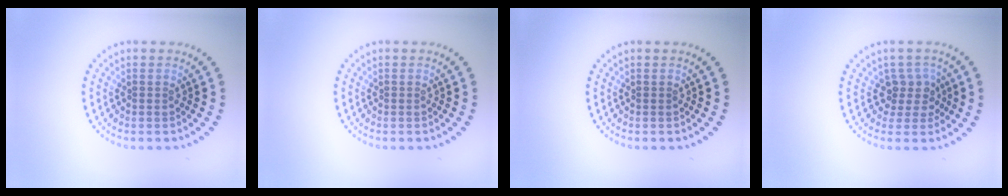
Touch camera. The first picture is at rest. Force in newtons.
{"total": 0.0}
{"total": 0.0}
{"total": 2.5, "press": 2.0, "slide": 1.5}